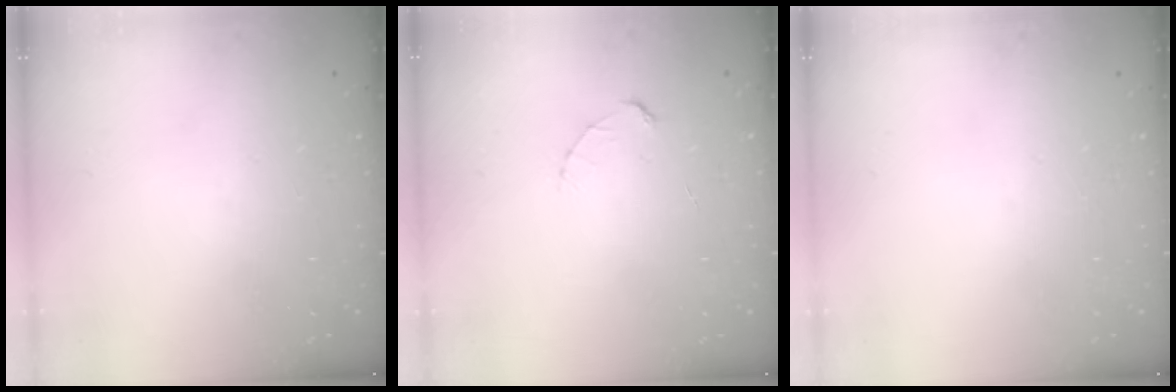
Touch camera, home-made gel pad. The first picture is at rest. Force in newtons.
{"total": 2.7, "press": 2.7, "slide": 0.3}
{"total": 0.0}